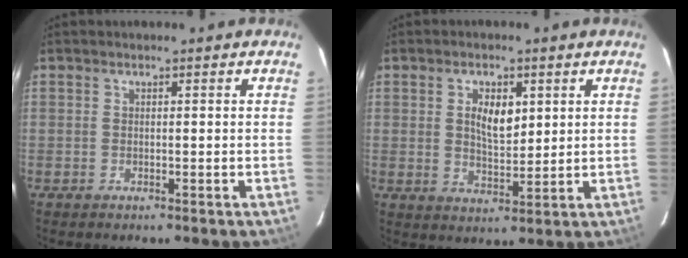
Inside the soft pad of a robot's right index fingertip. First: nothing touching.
{"total": 5.9, "force": [1.8, 3.0, 4.8], "torque": [-0.082, 0.002, 0.035]}